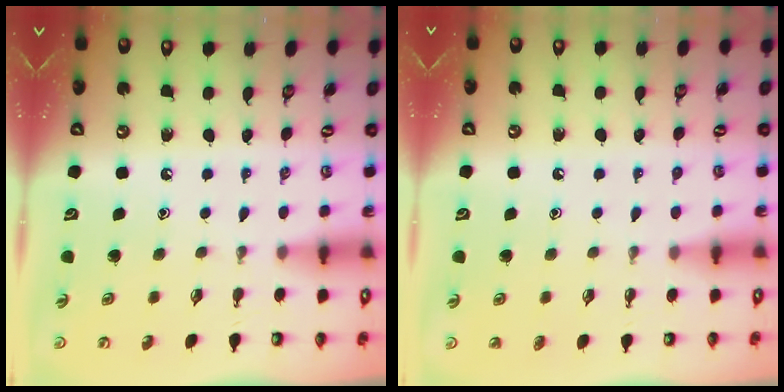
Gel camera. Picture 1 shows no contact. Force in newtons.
{"total": 0.7, "press": 0.7, "slide": 0.0}